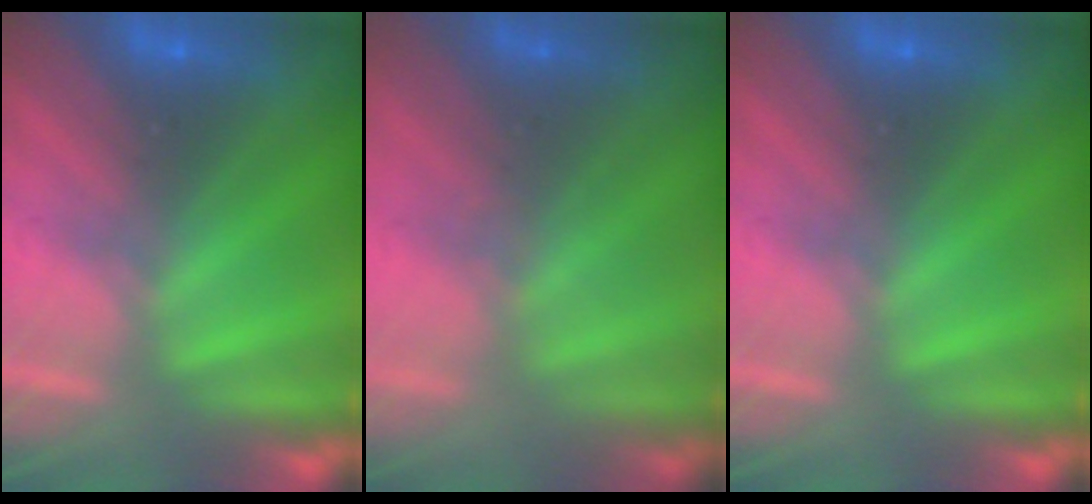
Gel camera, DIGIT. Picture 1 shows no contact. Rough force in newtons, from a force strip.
{"total": 1.8}
{"total": 0.0}